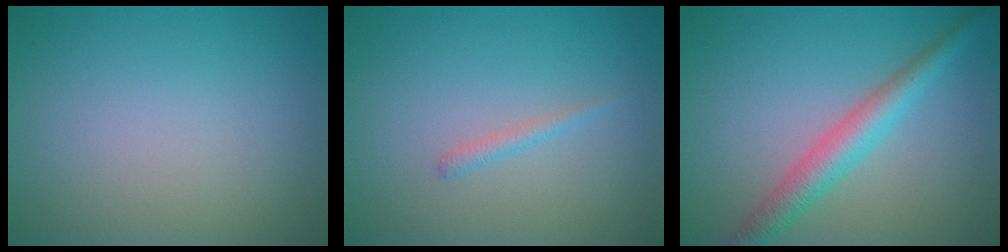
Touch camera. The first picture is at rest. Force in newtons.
{"total": 0.8, "press": 0.8, "slide": 0.1}
{"total": 3.8, "press": 3.8, "slide": 0.0}